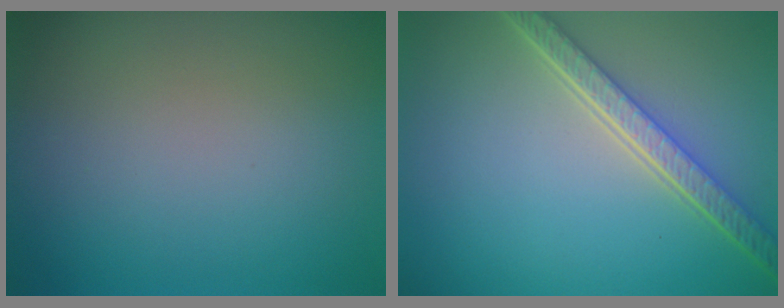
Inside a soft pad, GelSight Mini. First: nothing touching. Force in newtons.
{"total": 5.0, "press": 3.7, "slide": 3.4}